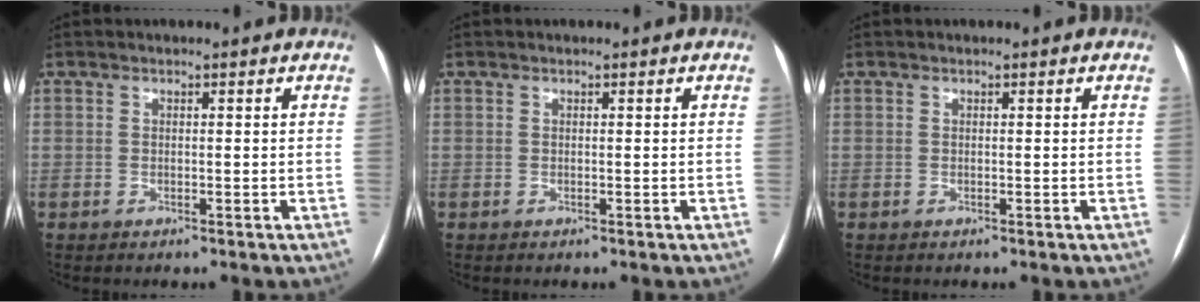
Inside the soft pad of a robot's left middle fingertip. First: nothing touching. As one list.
[{"total": 0.0}, {"total": 0.0}]